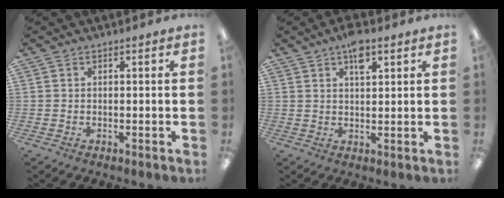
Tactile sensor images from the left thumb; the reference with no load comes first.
{"total": 5.3, "force": [3.3, 2.2, 3.5], "torque": [-0.054, -0.008, 0.055]}